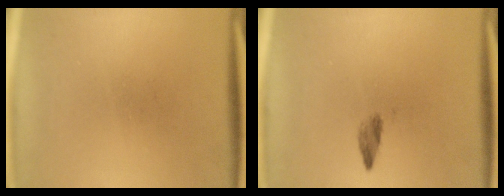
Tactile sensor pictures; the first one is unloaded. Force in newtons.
{"total": 1.4}